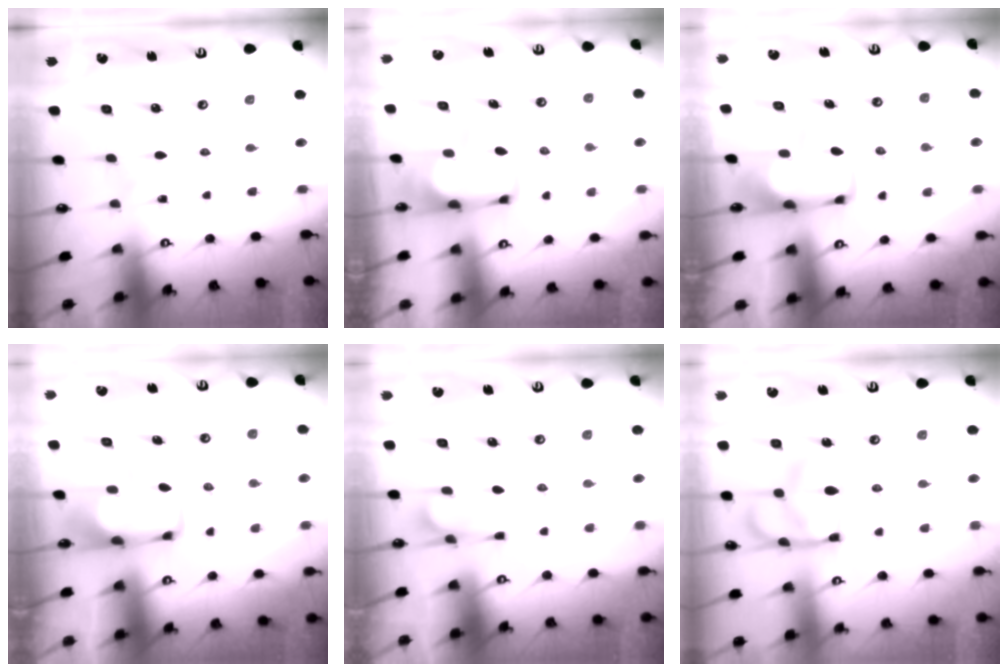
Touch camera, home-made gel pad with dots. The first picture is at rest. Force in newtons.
{"total": 4.2, "press": 4.2, "slide": 0.5}
{"total": 2.0, "press": 1.9, "slide": 0.4}
{"total": 1.6, "press": 1.5, "slide": 0.5}
{"total": 1.8, "press": 1.4, "slide": 1.1}
{"total": 5.8, "press": 5.7, "slide": 1.1}